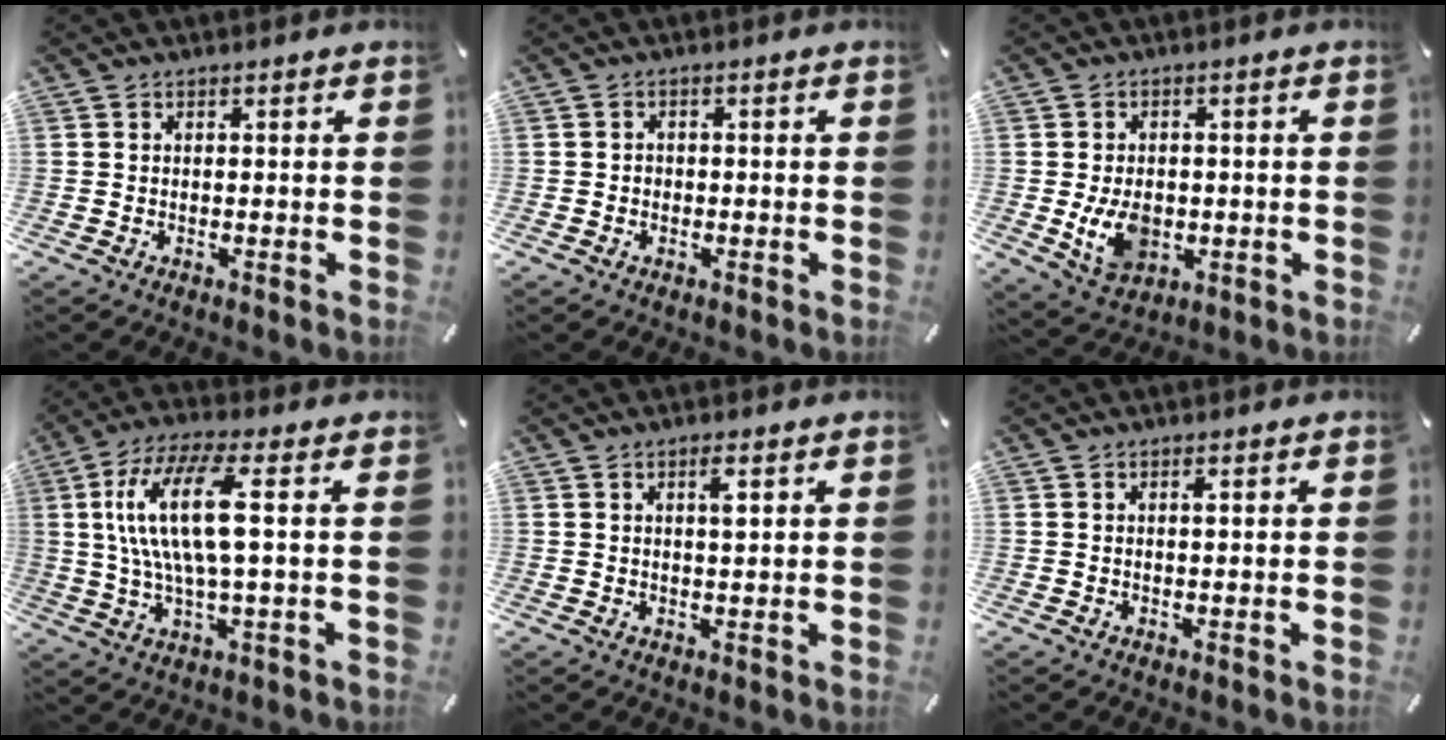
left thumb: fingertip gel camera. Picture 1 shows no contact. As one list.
[{"total": 1.7, "force": [-0.8, 1.4, 0.4], "torque": [-0.007, 0.008, -0.020]}, {"total": 9.0, "force": [-1.4, 6.8, 5.7], "torque": [-0.104, 0.000, -0.025]}, {"total": 15.4, "force": [2.5, 4.5, 14.6], "torque": [-0.305, -0.005, 0.033]}, {"total": 2.7, "force": [1.0, 0.5, 2.5], "torque": [-0.044, 0.000, 0.013]}, {"total": 0.8, "force": [0.2, 0.1, 0.8], "torque": [-0.015, 0.000, 0.003]}]